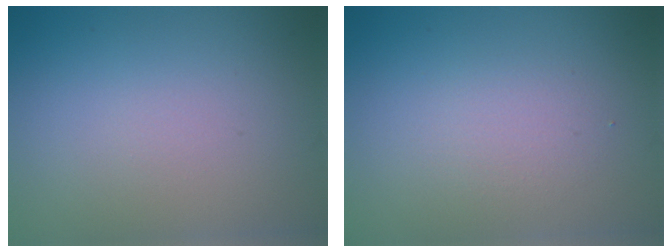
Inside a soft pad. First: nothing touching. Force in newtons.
{"total": 1.7, "press": 1.7, "slide": 0.2}